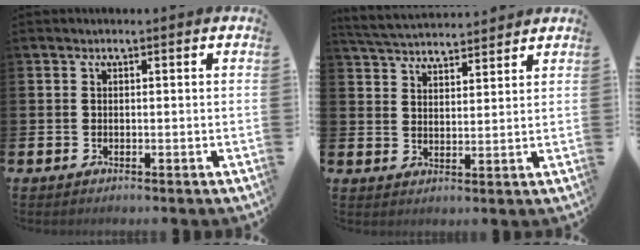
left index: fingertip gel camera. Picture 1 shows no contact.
{"total": 4.6, "force": [4.5, 0.6, 0.2], "torque": [-0.020, -0.028, 0.080]}